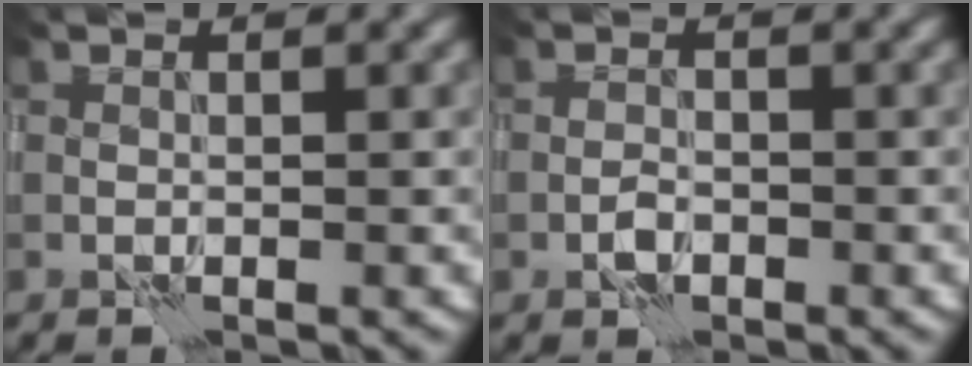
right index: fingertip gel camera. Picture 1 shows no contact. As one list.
[{"total": 1.0, "force": [-0.5, 0.6, 0.6], "torque": [-0.007, 0.003, -0.013]}]